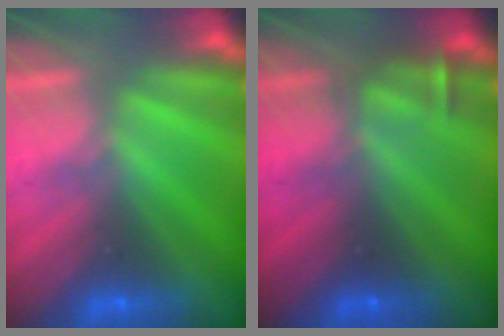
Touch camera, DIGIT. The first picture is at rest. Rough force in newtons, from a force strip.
{"total": 3.0}